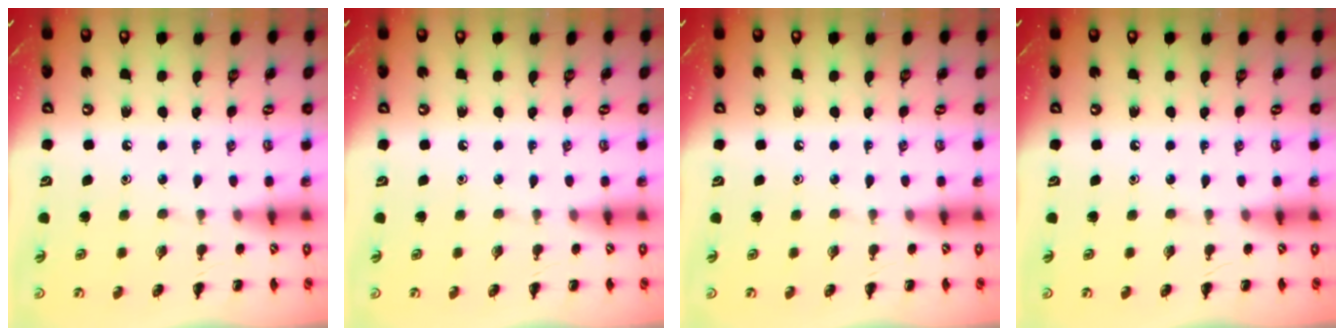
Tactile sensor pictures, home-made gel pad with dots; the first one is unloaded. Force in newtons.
{"total": 0.0}
{"total": 0.0}
{"total": 0.0}